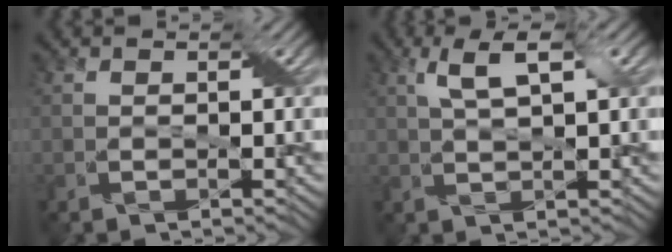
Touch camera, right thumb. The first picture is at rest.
{"total": 3.9, "force": [2.1, 0.3, 3.2], "torque": [-0.074, 0.009, 0.037]}